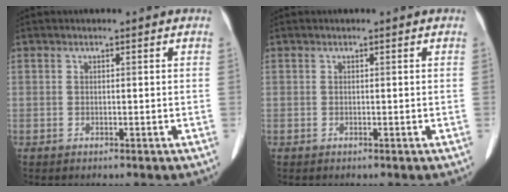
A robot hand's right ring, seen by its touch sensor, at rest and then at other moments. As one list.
[{"total": 0.0}]